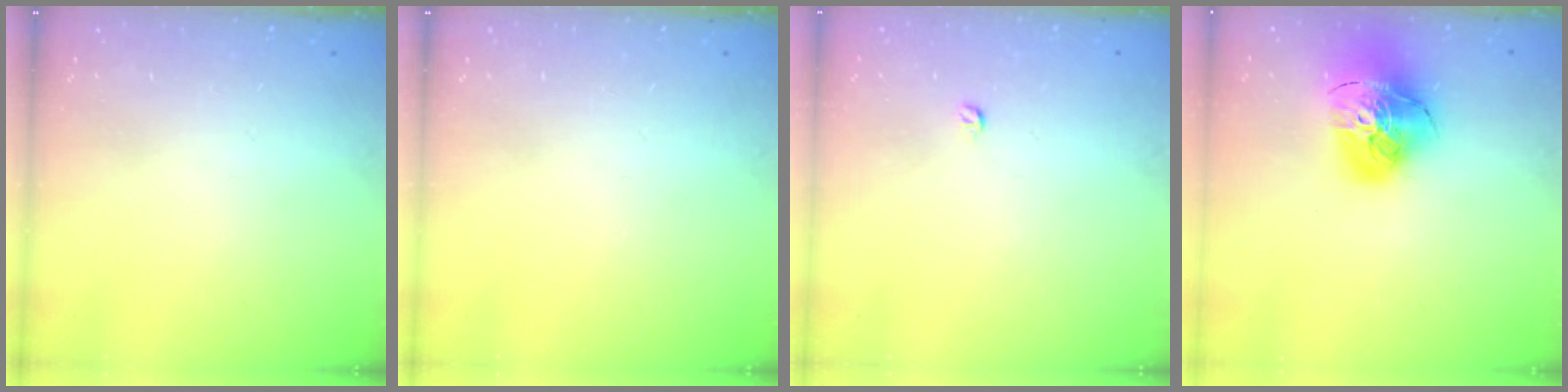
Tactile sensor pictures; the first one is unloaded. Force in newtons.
{"total": 0.0}
{"total": 3.0, "press": 2.9, "slide": 0.4}
{"total": 19.9, "press": 19.8, "slide": 2.2}